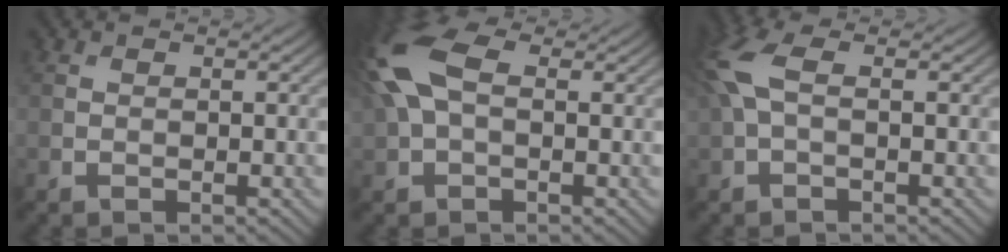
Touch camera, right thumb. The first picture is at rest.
{"total": 10.5, "force": [2.2, 5.8, 8.5], "torque": [-0.230, 0.022, 0.032]}
{"total": 5.5, "force": [0.9, 2.2, 4.9], "torque": [-0.135, 0.014, 0.009]}